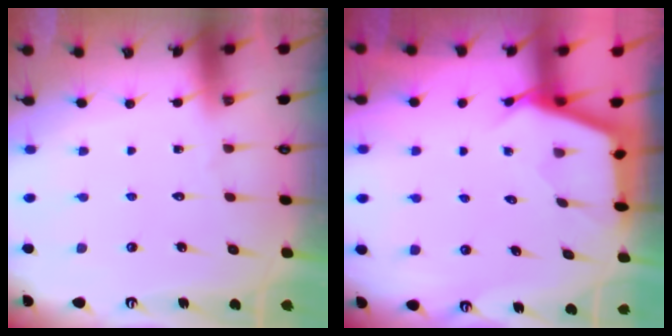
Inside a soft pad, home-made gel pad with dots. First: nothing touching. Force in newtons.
{"total": 2.4, "press": 2.4, "slide": 0.2}